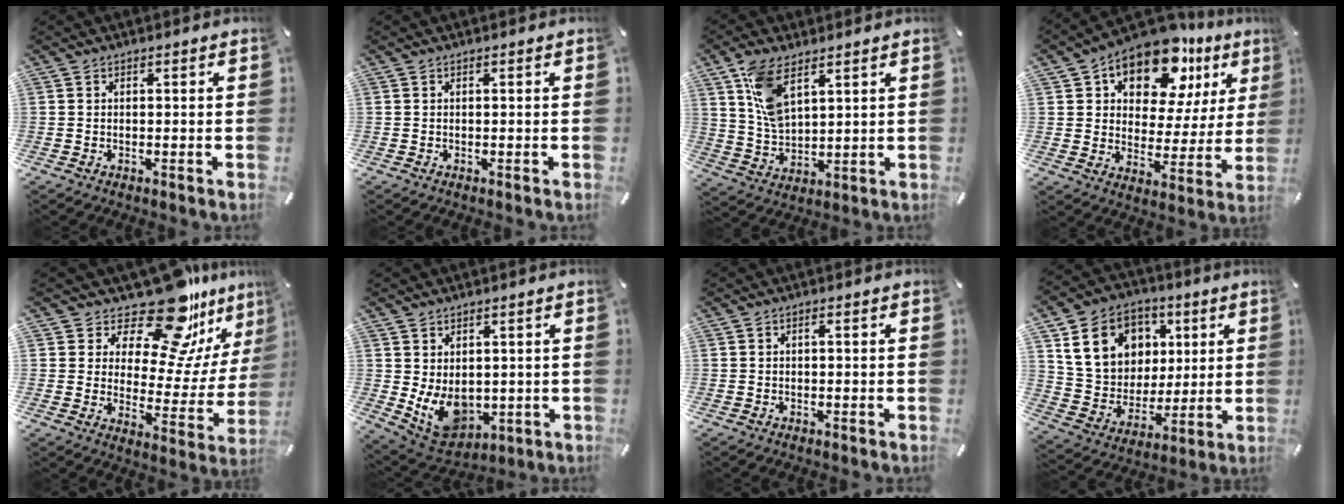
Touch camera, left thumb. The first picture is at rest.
{"total": 0.0}
{"total": 9.8, "force": [5.6, 4.8, 6.4], "torque": [-0.152, -0.017, 0.104]}
{"total": 15.1, "force": [10.1, 8.4, 7.5], "torque": [-0.121, -0.069, 0.177]}
{"total": 18.1, "force": [15.6, 5.2, 7.6], "torque": [-0.124, -0.140, 0.263]}
{"total": 9.3, "force": [-0.2, 7.6, 5.3], "torque": [-0.103, -0.014, 0.003]}
{"total": 0.8, "force": [-0.1, 0.1, 0.8], "torque": [-0.014, 0.001, -0.002]}
{"total": 16.5, "force": [6.3, 13.8, 6.5], "torque": [-0.111, -0.009, 0.130]}